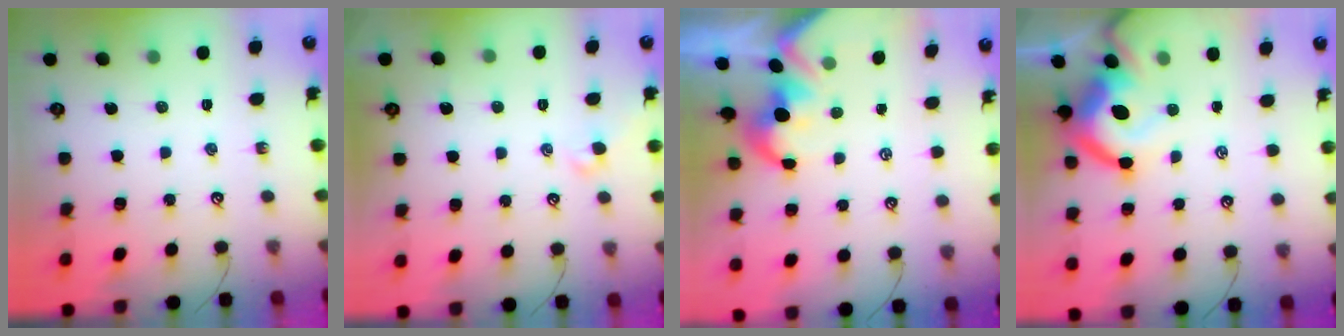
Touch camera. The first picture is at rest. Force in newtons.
{"total": 0.9, "press": 0.7, "slide": 0.5}
{"total": 1.7, "press": 1.4, "slide": 1.0}
{"total": 11.7, "press": 11.5, "slide": 2.0}